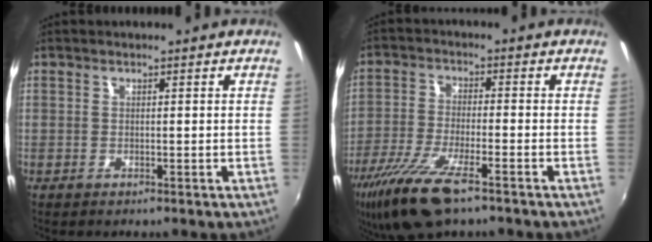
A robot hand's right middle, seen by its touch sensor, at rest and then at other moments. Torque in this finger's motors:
{"motor_torque": [1.12, -1.02, 0.24, 0.17]}